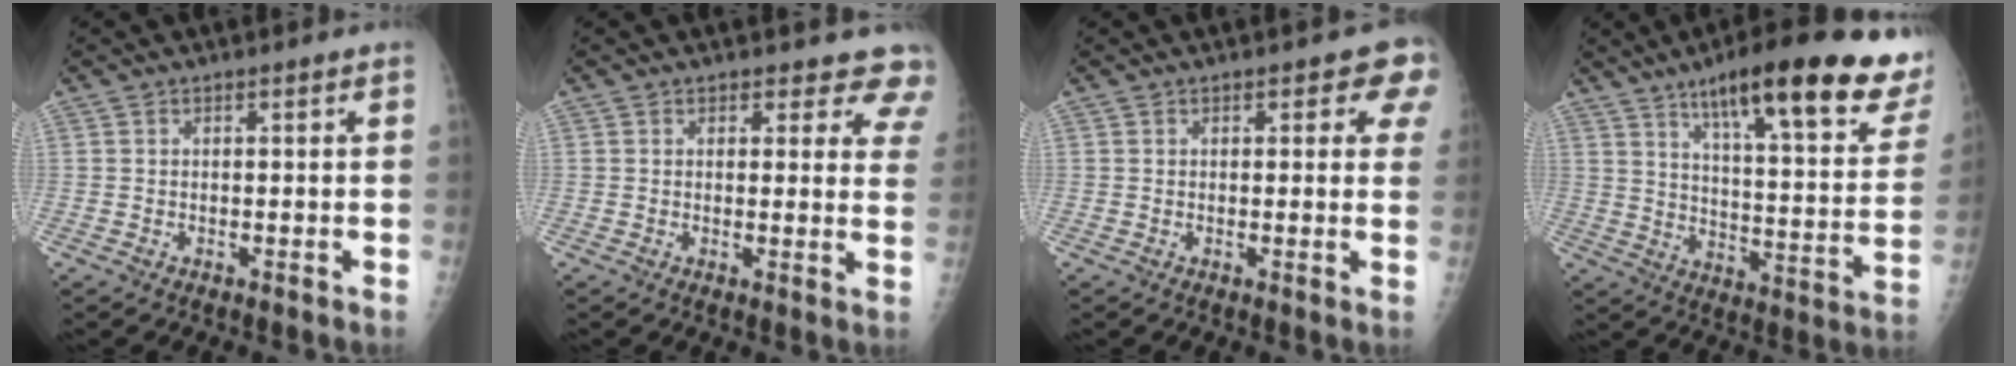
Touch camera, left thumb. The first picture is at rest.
{"total": 7.9, "force": [7.2, 3.2, 0.9], "torque": [0.045, -0.032, 0.048]}
{"total": 5.0, "force": [2.6, 2.6, 3.3], "torque": [0.003, -0.005, 0.018]}
{"total": 26.7, "force": [16.7, 5.4, 20.1], "torque": [-0.257, -0.049, 0.236]}